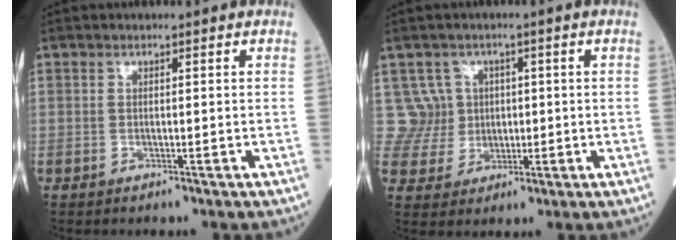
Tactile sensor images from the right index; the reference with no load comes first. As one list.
[{"total": 7.1, "force": [1.7, 6.9, 0.2], "torque": [-0.005, 0.030, 0.042]}]